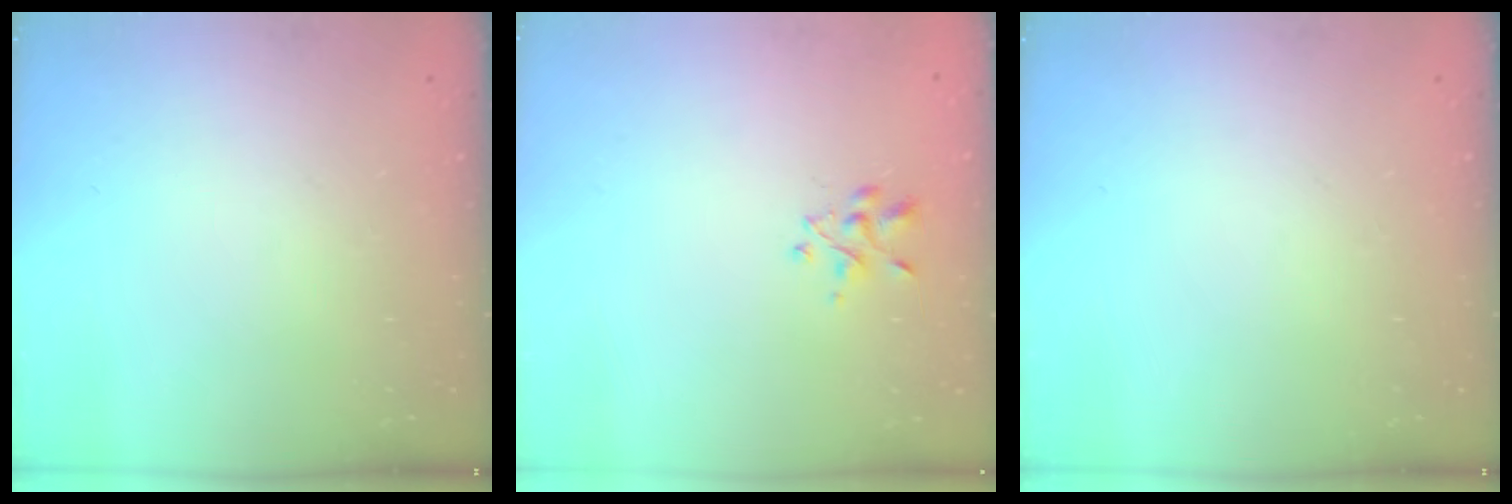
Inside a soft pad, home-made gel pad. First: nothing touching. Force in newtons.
{"total": 1.7, "press": 1.6, "slide": 0.7}
{"total": 0.0}